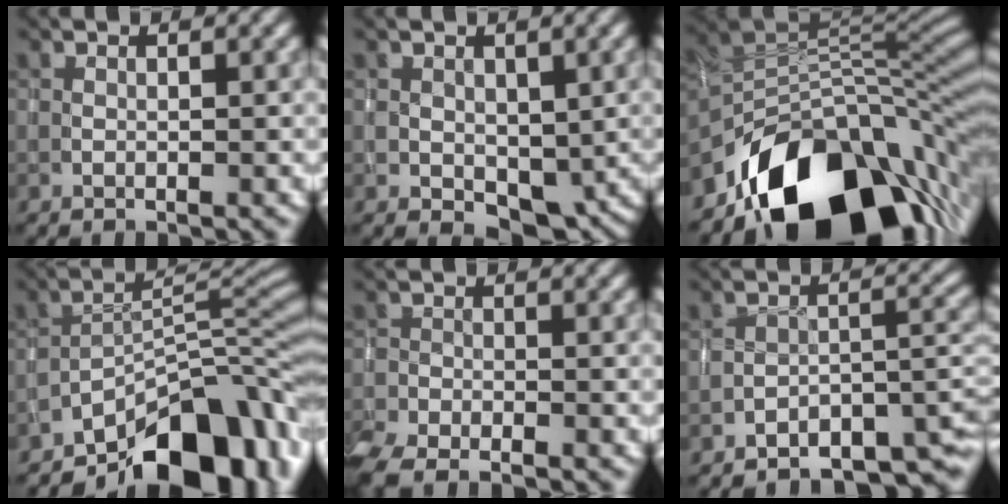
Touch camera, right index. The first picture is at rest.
{"total": 3.6, "force": [-0.2, 2.7, 2.4], "torque": [-0.036, -0.012, 0.002]}
{"total": 14.3, "force": [-8.0, 7.9, 8.8], "torque": [-0.131, 0.006, -0.127]}
{"total": 11.7, "force": [-8.5, 4.2, 6.8], "torque": [-0.069, 0.011, -0.152]}
{"total": 5.0, "force": [-4.1, 1.9, 2.1], "torque": [-0.038, -0.019, -0.072]}
{"total": 6.2, "force": [-5.2, 2.4, 2.5], "torque": [-0.014, -0.015, -0.081]}